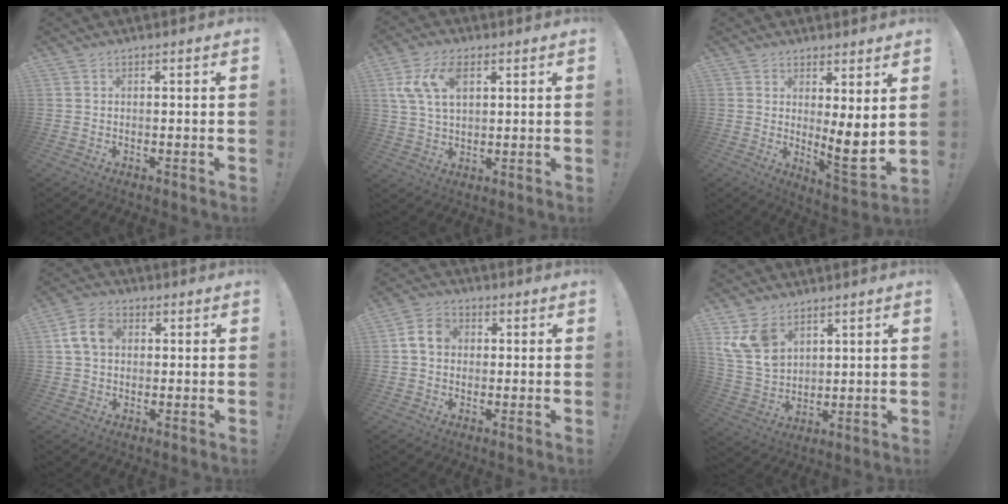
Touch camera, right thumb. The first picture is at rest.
{"total": 11.3, "force": [4.4, 6.9, 7.8], "torque": [-0.155, 0.002, 0.083]}
{"total": 7.4, "force": [2.0, 1.0, 7.1], "torque": [-0.085, -0.049, 0.034]}
{"total": 9.1, "force": [1.9, 6.6, 5.9], "torque": [-0.104, 0.015, 0.040]}
{"total": 7.1, "force": [0.8, 5.6, 4.3], "torque": [-0.067, 0.017, 0.019]}
{"total": 11.0, "force": [6.0, 7.5, 5.3], "torque": [-0.114, -0.027, 0.123]}